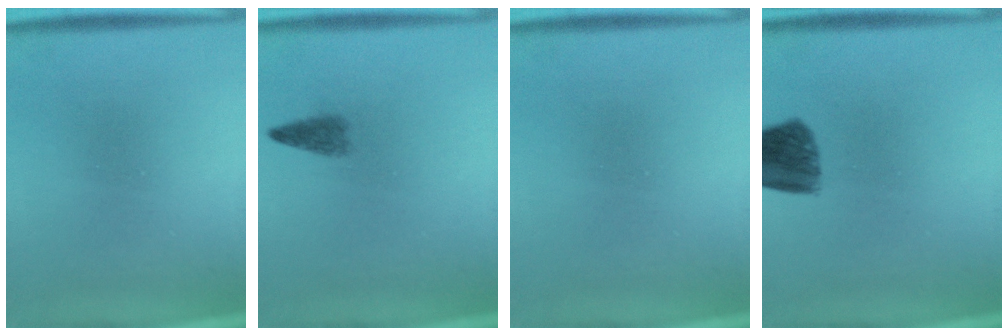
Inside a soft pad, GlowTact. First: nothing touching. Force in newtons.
{"total": 2.2}
{"total": 0.0}
{"total": 8.6}